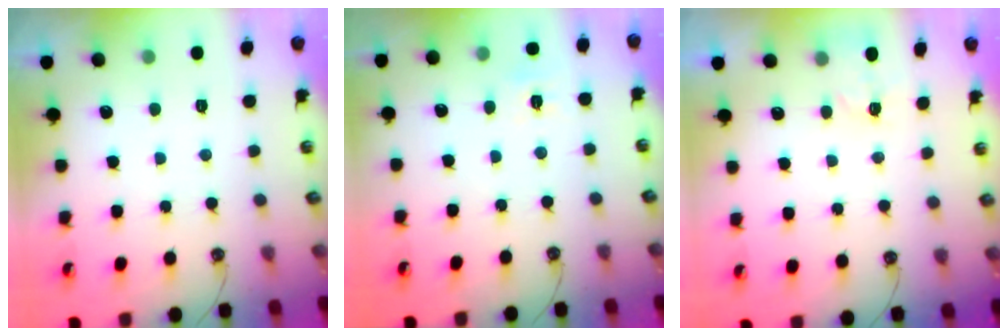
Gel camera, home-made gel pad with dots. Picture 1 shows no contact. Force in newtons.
{"total": 6.0, "press": 5.9, "slide": 0.6}
{"total": 3.3, "press": 3.2, "slide": 0.5}